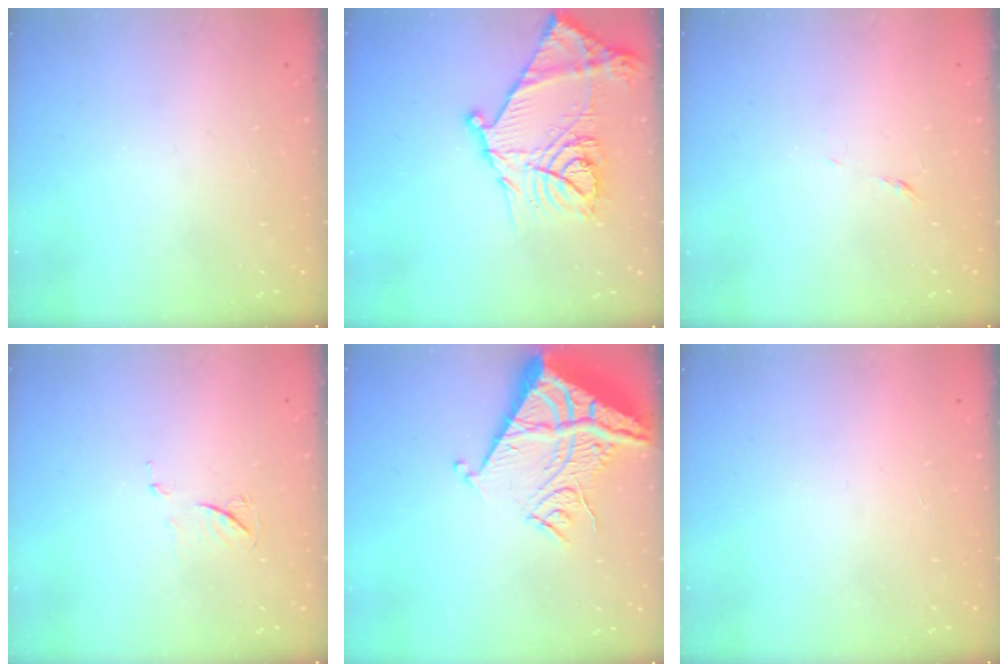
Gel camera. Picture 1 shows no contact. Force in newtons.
{"total": 22.3, "press": 22.2, "slide": 2.0}
{"total": 3.9, "press": 3.8, "slide": 0.9}
{"total": 6.0, "press": 6.0, "slide": 0.7}
{"total": 16.7, "press": 16.6, "slide": 1.8}
{"total": 1.7, "press": 1.7, "slide": 0.1}